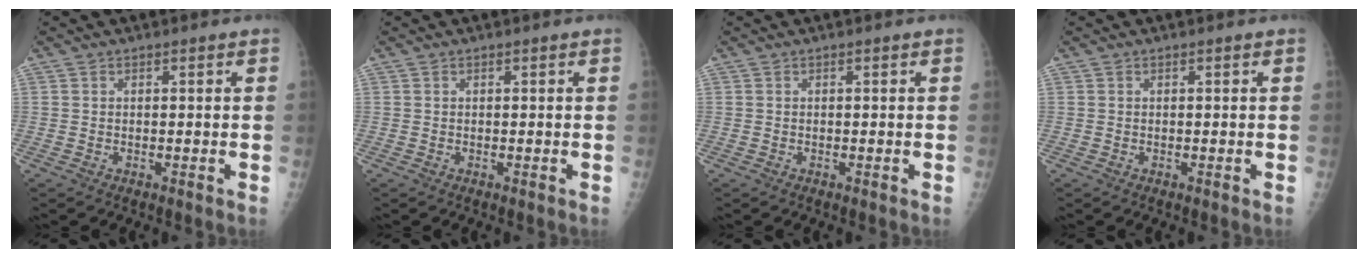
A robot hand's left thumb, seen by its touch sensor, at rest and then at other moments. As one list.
[{"total": 0.0}, {"total": 0.0}, {"total": 0.0}]